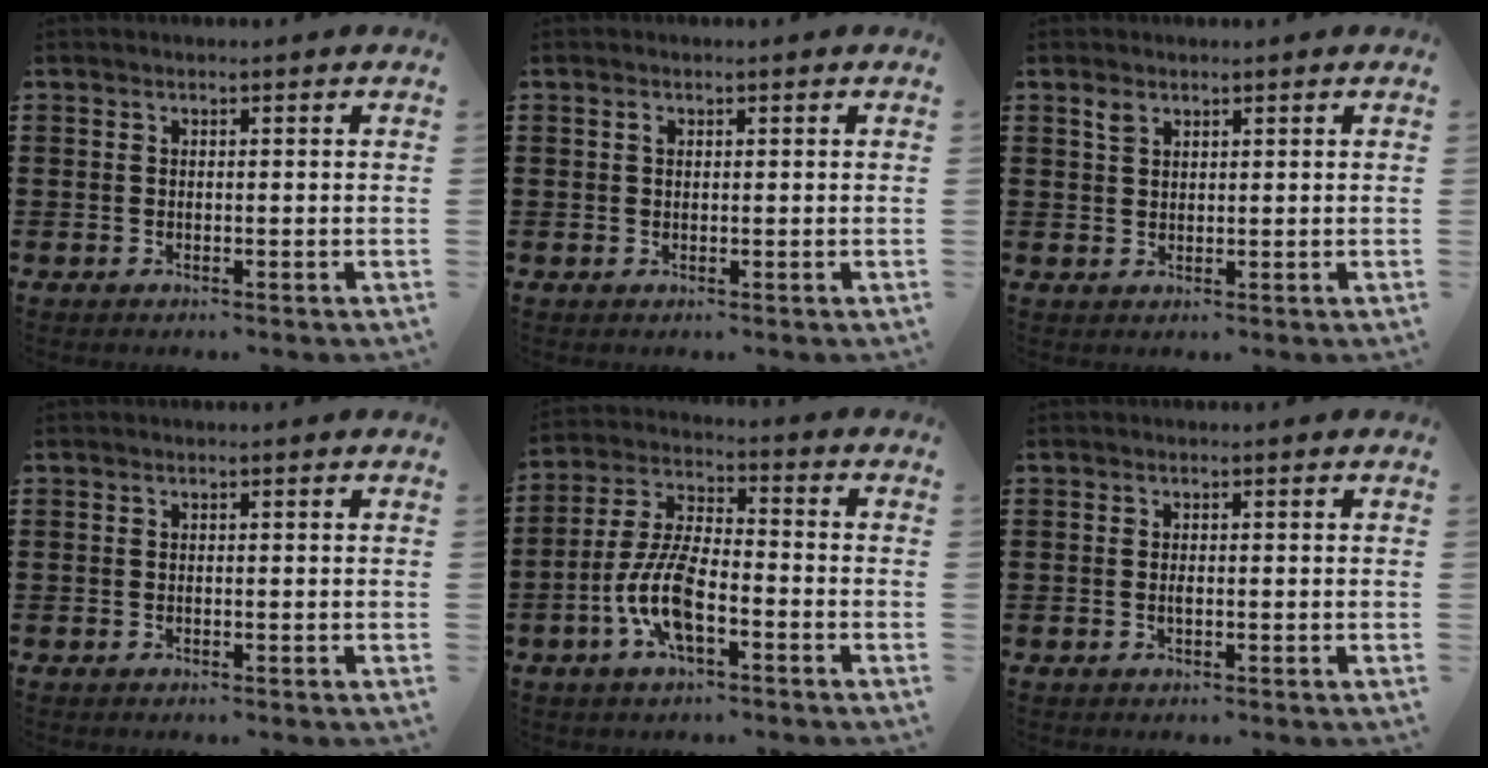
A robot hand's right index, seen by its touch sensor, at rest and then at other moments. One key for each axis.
{"total": 0.8, "fx": 0.3, "fy": 0.6, "fz": 0.5, "tx": -0.012, "ty": 0.002, "tz": 0.005}
{"total": 1.8, "fx": 1.3, "fy": 0.9, "fz": 0.8, "tx": -0.018, "ty": 0.003, "tz": 0.024}
{"total": 0.0}
{"total": 8.9, "fx": -3.5, "fy": 3.5, "fz": 7.4, "tx": -0.179, "ty": -0.006, "tz": -0.071}
{"total": 0.7, "fx": -0.1, "fy": 0.2, "fz": 0.7, "tx": -0.014, "ty": -0.002, "tz": -0.001}